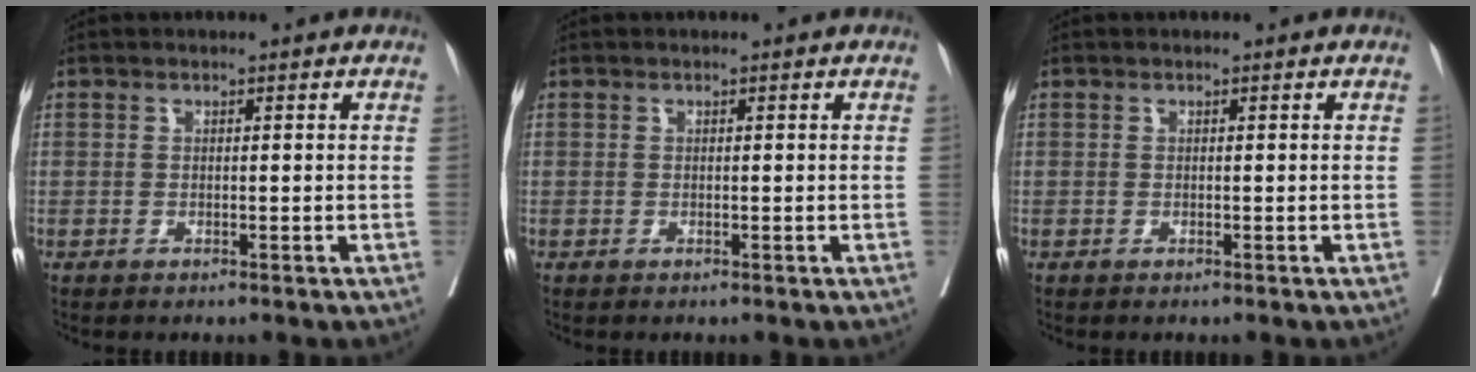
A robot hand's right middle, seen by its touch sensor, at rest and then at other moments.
{"total": 0.0}
{"total": 0.0}